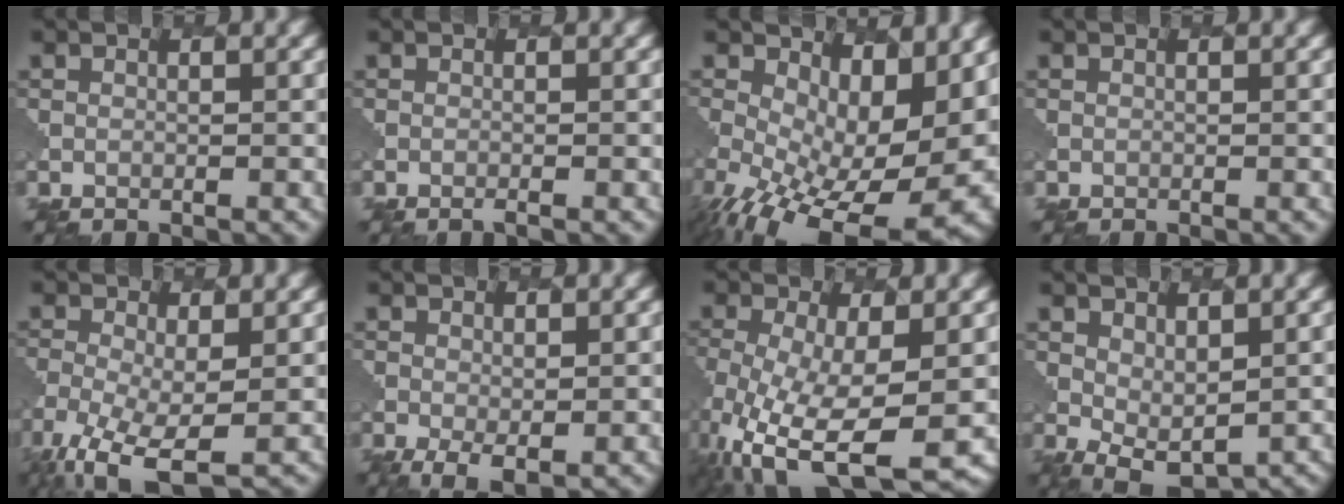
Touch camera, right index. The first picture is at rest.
{"total": 0.6, "force": [-0.4, 0.1, 0.4], "torque": [0.000, 0.001, -0.005]}
{"total": 15.8, "force": [-2.6, 8.5, 13.0], "torque": [-0.213, -0.045, -0.015]}
{"total": 0.0}
{"total": 7.6, "force": [-3.6, 3.4, 5.7], "torque": [-0.131, -0.028, -0.061]}
{"total": 2.9, "force": [-0.8, 1.4, 2.4], "torque": [-0.045, -0.012, -0.009]}
{"total": 10.5, "force": [-3.8, 4.5, 8.7], "torque": [-0.179, -0.030, -0.061]}
{"total": 3.1, "force": [0.7, 1.8, 2.4], "torque": [-0.048, -0.010, 0.019]}